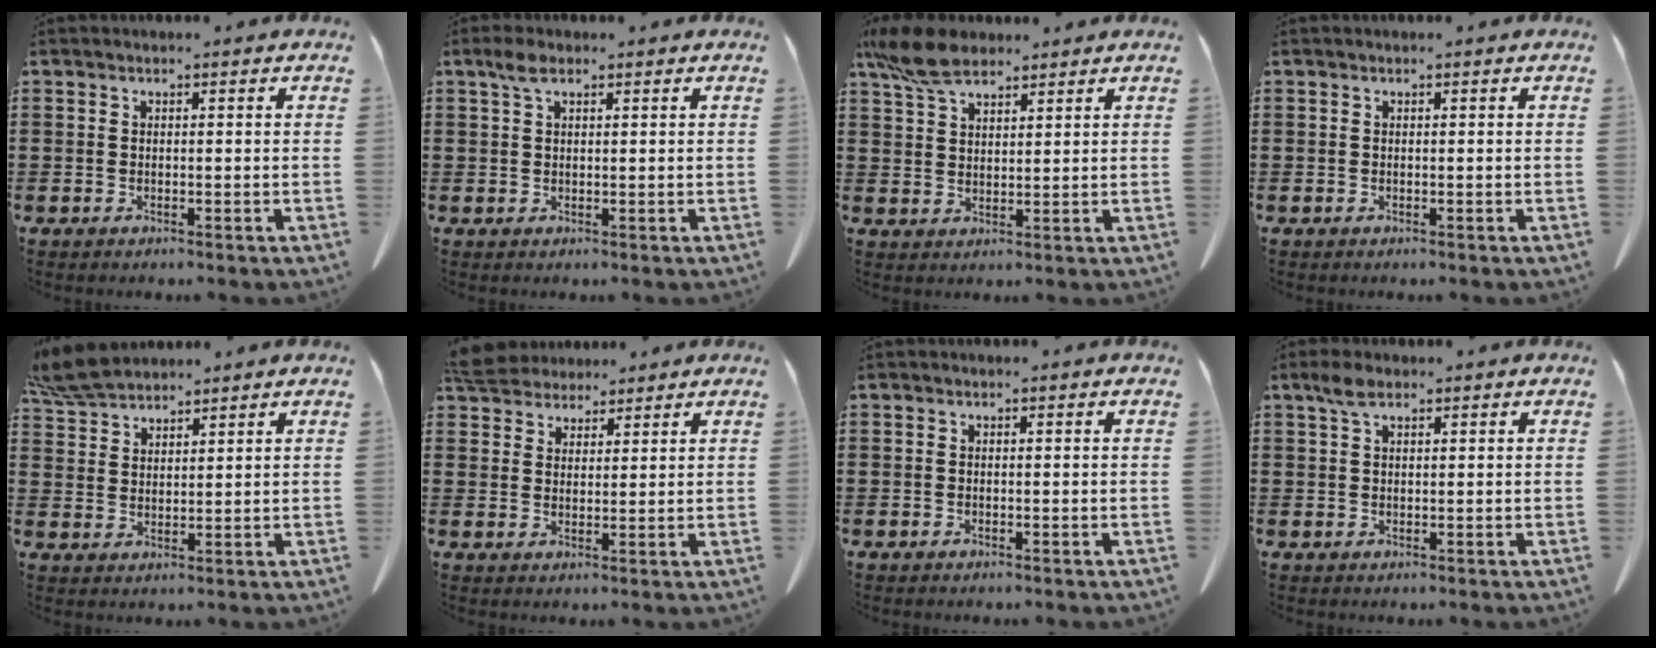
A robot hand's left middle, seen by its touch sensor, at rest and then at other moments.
{"total": 2.4, "force": [1.4, 1.1, 1.7], "torque": [-0.039, 0.004, 0.027]}
{"total": 7.2, "force": [5.4, 2.9, 3.8], "torque": [-0.091, -0.003, 0.104]}
{"total": 0.0}
{"total": 6.3, "force": [5.7, 1.3, 2.4], "torque": [-0.066, -0.008, 0.110]}
{"total": 5.1, "force": [4.8, 1.6, 0.7], "torque": [-0.035, -0.010, 0.092]}
{"total": 0.0}
{"total": 2.6, "force": [1.6, 1.1, 1.7], "torque": [-0.040, 0.004, 0.030]}